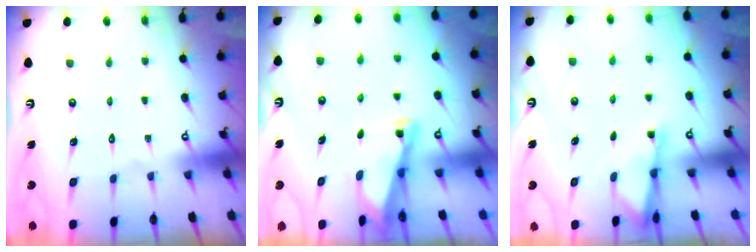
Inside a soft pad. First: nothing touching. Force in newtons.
{"total": 2.8, "press": 2.8, "slide": 0.3}
{"total": 2.3, "press": 2.2, "slide": 0.3}